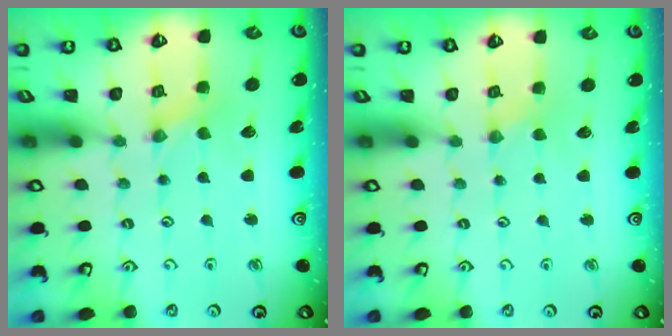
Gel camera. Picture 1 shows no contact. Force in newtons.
{"total": 0.0}